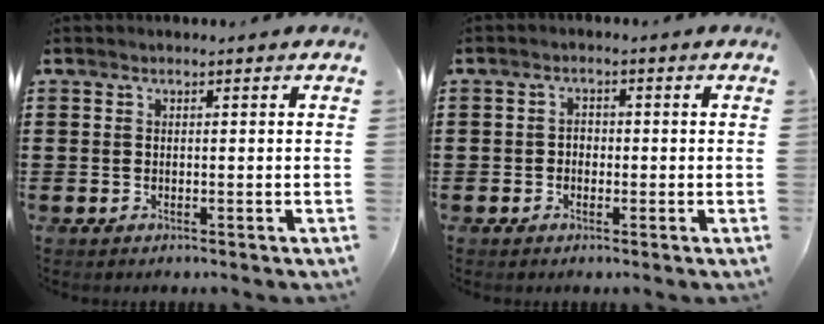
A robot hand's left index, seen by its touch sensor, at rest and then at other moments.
{"total": 1.4, "force": [-0.5, 1.1, 0.6], "torque": [-0.015, 0.003, -0.013]}